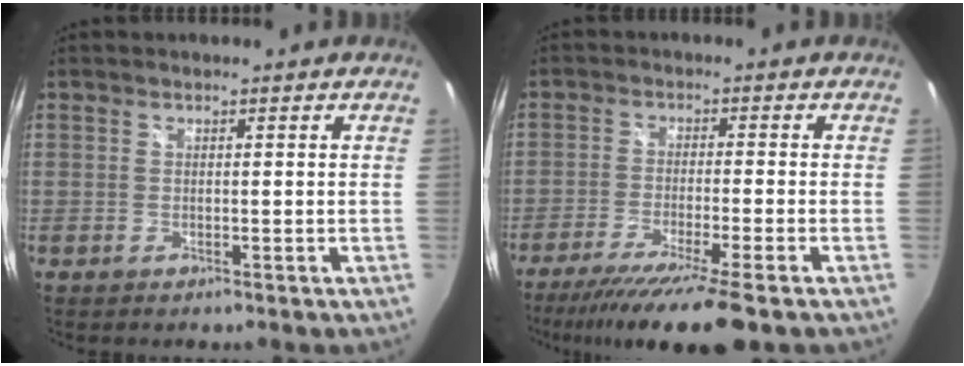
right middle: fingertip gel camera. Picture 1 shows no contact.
{"total": 13.4, "force": [-10.5, -0.7, 8.2], "torque": [-0.160, -0.042, -0.170]}